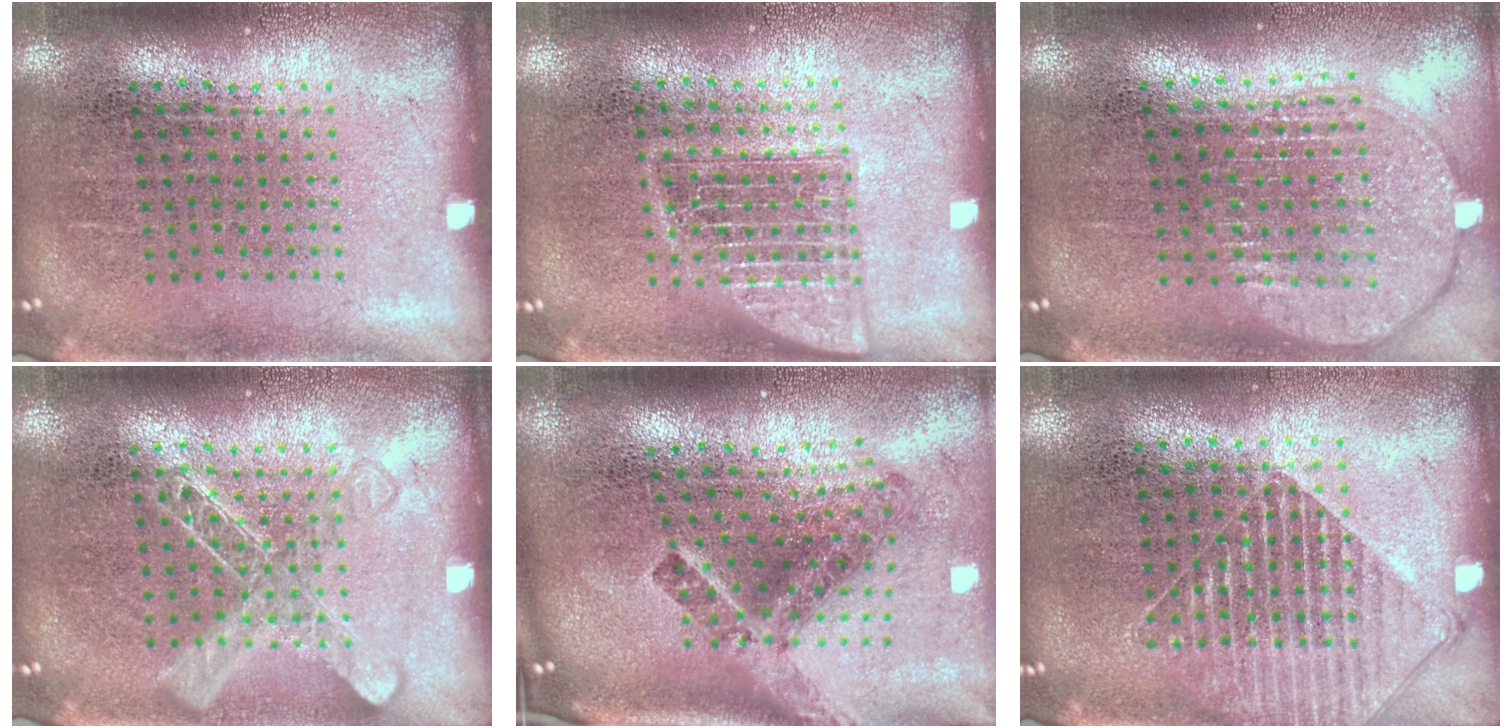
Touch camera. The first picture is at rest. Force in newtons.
{"total": 2.4, "press": 2.4, "slide": 0.4}
{"total": 2.0, "press": 1.6, "slide": 1.1}
{"total": 2.1, "press": 2.1, "slide": 0.5}
{"total": 2.9, "press": 1.7, "slide": 2.4}
{"total": 1.6, "press": 1.4, "slide": 0.8}